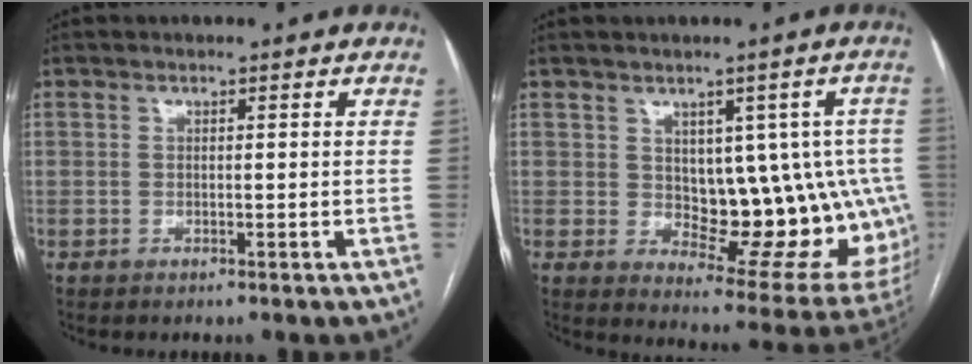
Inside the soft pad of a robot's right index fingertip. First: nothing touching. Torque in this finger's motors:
{"motor_torque": [0.28, 0.07, 0.29, 0.02]}